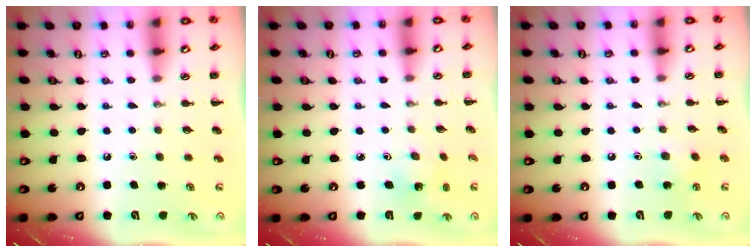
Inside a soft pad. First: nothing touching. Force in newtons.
{"total": 3.0, "press": 2.8, "slide": 1.0}
{"total": 5.2, "press": 4.9, "slide": 1.5}